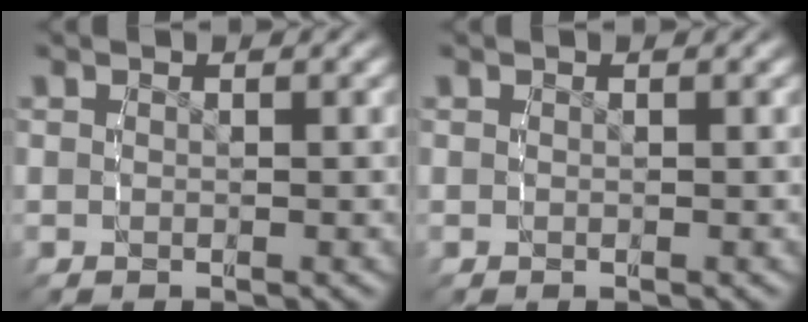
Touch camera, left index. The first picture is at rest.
{"total": 0.0}